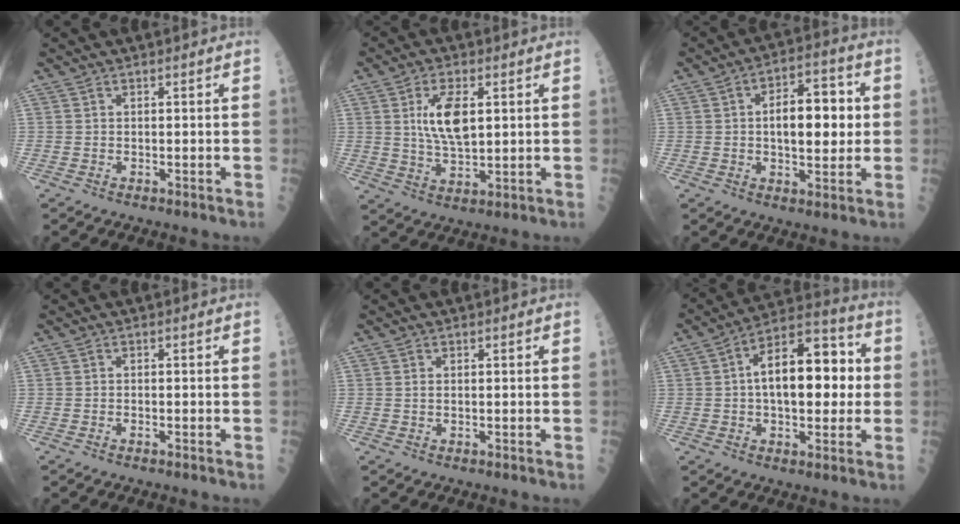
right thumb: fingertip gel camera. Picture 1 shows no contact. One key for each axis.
{"total": 9.1, "fx": 2.1, "fy": 4.0, "fz": 7.8, "tx": -0.136, "ty": -0.012, "tz": 0.042}
{"total": 12.2, "fx": 0.9, "fy": 6.0, "fz": 10.6, "tx": -0.127, "ty": 0.014, "tz": 0.009}
{"total": 0.0}
{"total": 0.6, "fx": 0.1, "fy": 0.2, "fz": 0.5, "tx": -0.012, "ty": -0.001, "tz": 0.002}
{"total": 17.3, "fx": 1.2, "fy": 8.9, "fz": 14.8, "tx": -0.196, "ty": 0.031, "tz": 0.011}